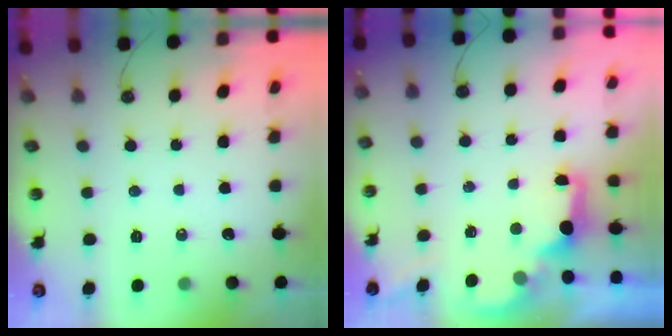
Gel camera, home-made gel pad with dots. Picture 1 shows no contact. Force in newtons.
{"total": 2.0, "press": 1.9, "slide": 0.8}